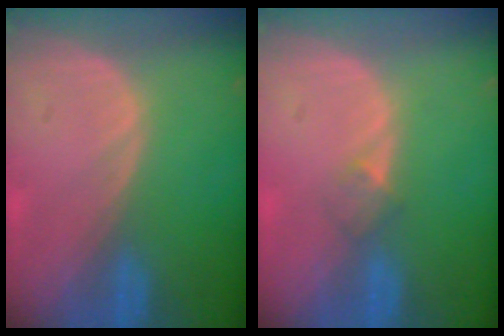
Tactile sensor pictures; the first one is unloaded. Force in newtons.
{"total": 2.0, "press": 1.6, "slide": 1.1}